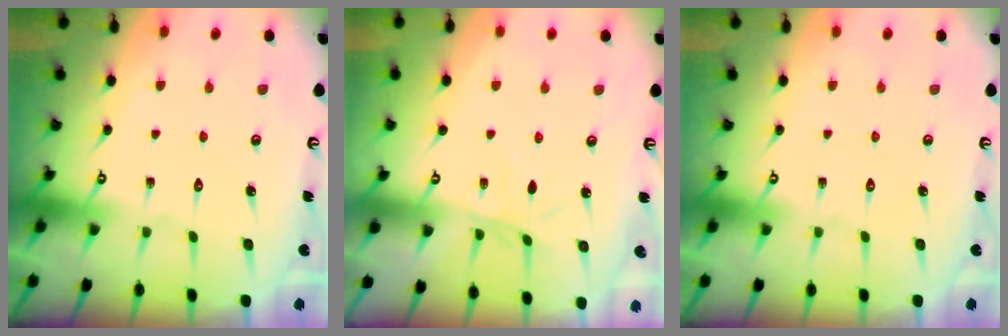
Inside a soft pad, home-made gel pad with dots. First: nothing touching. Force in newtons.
{"total": 2.7, "press": 2.6, "slide": 0.3}
{"total": 0.0}